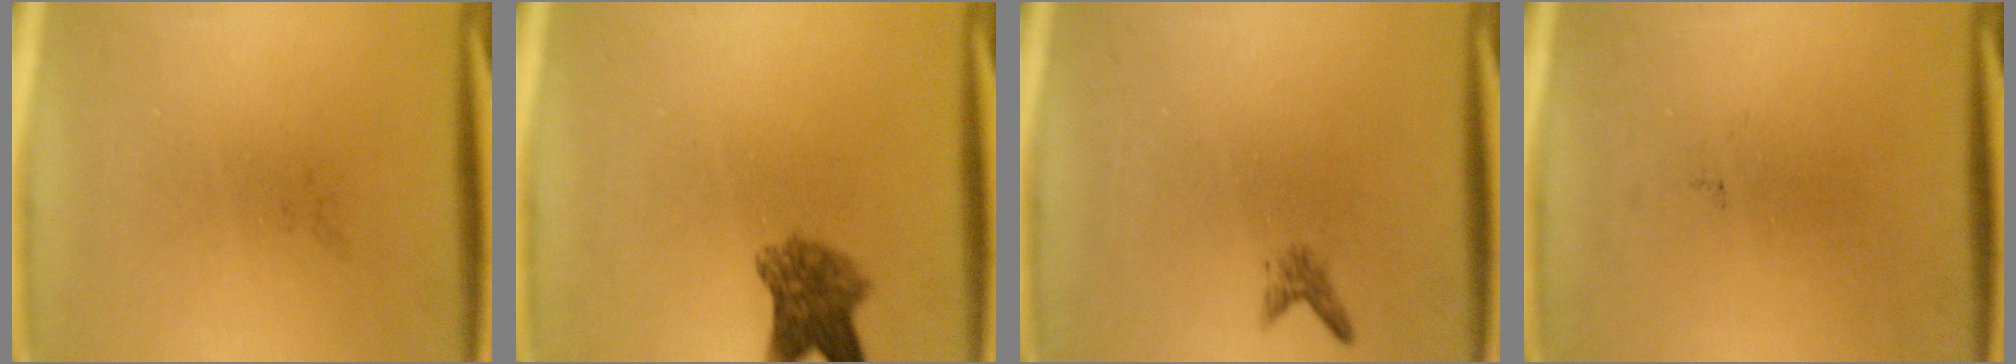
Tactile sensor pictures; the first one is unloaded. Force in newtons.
{"total": 5.4}
{"total": 1.1}
{"total": 0.0}